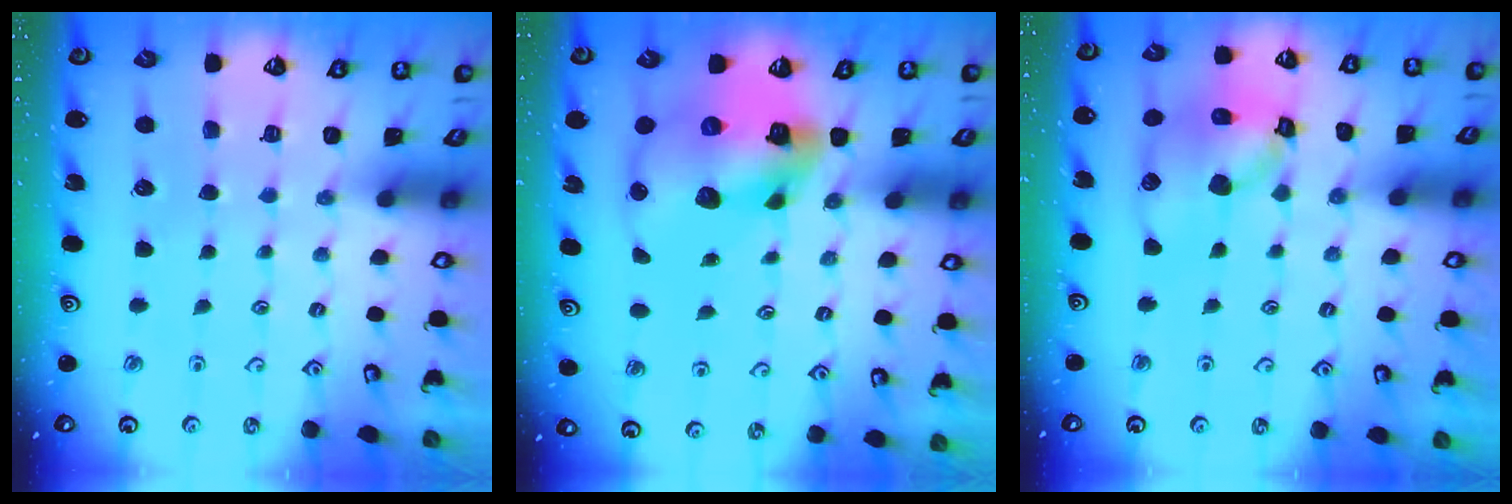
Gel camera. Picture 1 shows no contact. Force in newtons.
{"total": 17.3, "press": 17.1, "slide": 2.6}
{"total": 14.4, "press": 14.3, "slide": 2.1}